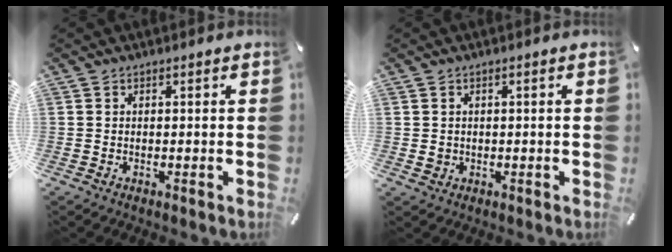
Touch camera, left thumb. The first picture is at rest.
{"total": 1.4, "force": [-0.1, 1.4, 0.2], "torque": [-0.005, 0.005, -0.003]}